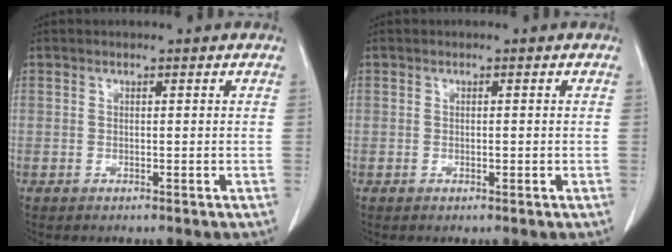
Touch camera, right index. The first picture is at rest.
{"total": 0.6, "force": [-0.1, 0.2, 0.5], "torque": [-0.010, 0.000, 0.000]}